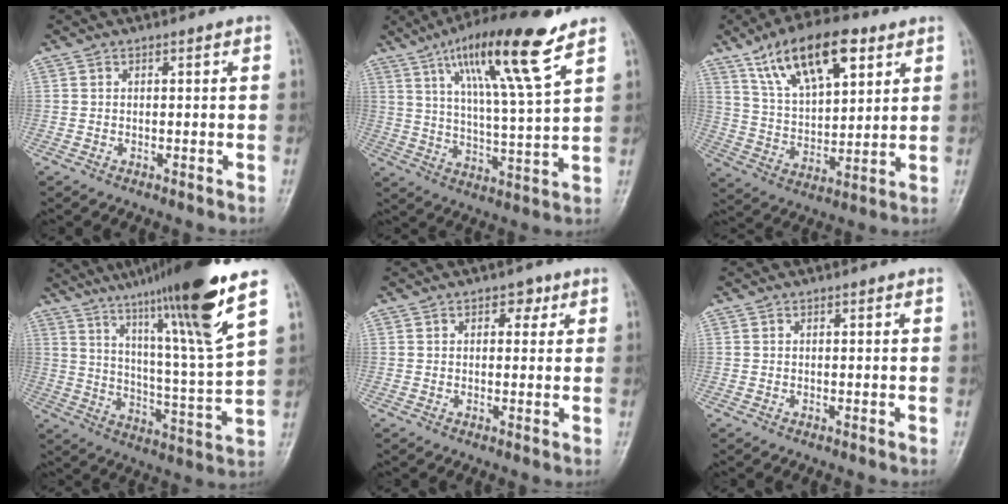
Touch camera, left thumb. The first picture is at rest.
{"total": 17.3, "force": [9.9, 2.2, 14.0], "torque": [-0.233, -0.039, 0.170]}
{"total": 16.9, "force": [9.2, 7.6, 12.1], "torque": [-0.173, -0.026, 0.166]}
{"total": 21.8, "force": [14.2, 0.3, 16.5], "torque": [-0.245, -0.062, 0.228]}
{"total": 2.5, "force": [1.2, 1.7, 1.3], "torque": [0.001, -0.001, 0.011]}
{"total": 0.0}